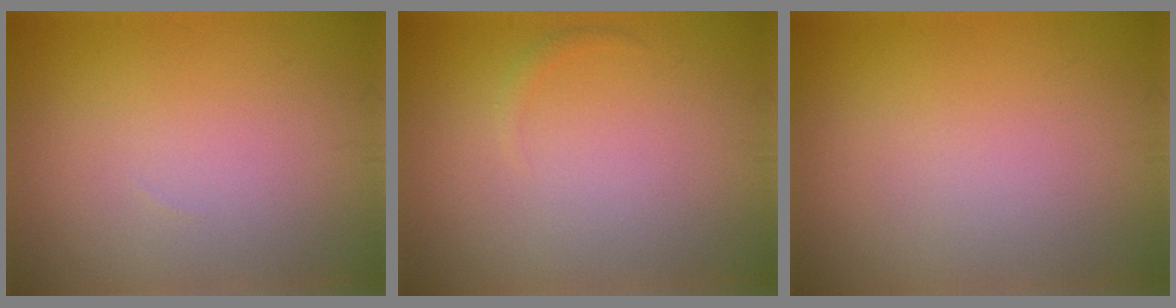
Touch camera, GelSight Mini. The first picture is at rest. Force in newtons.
{"total": 0.6, "press": 0.6, "slide": 0.1}
{"total": 0.0}